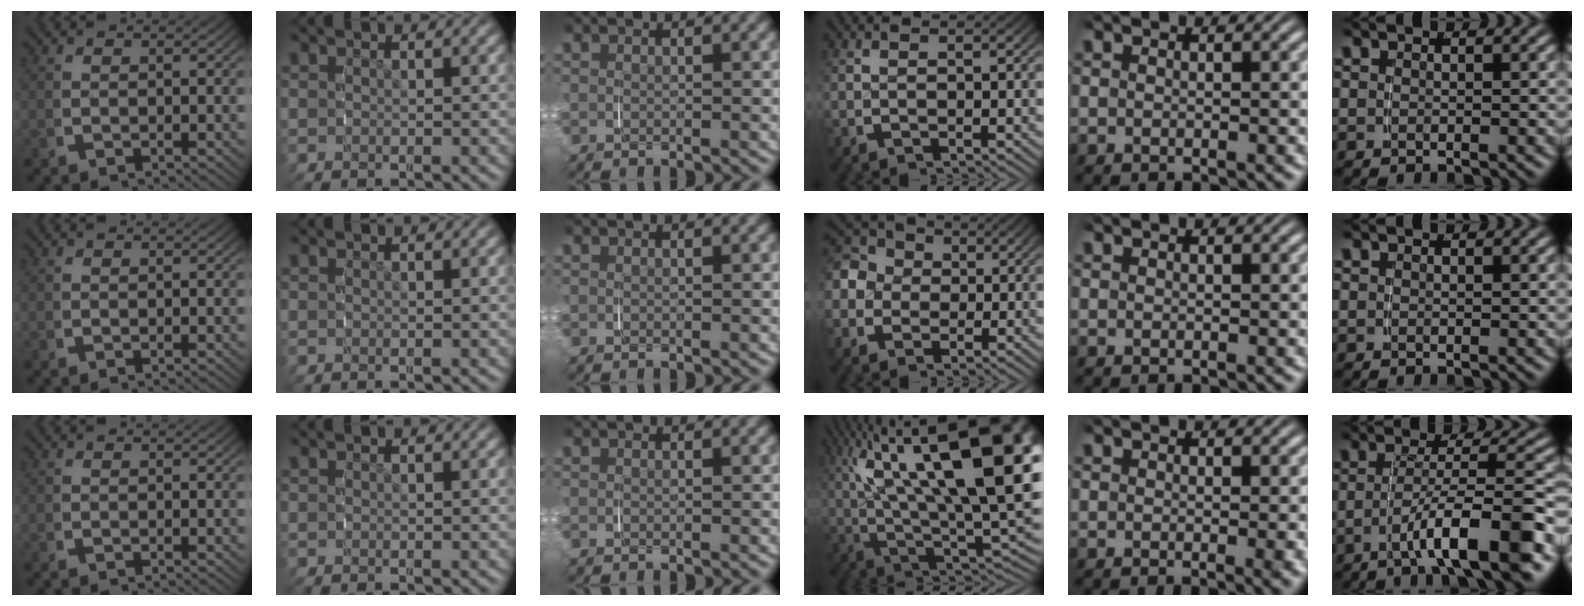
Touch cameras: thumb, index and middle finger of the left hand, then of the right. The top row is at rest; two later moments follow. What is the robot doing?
{"motion": "grasp_and_lifting", "object": "glasses case"}